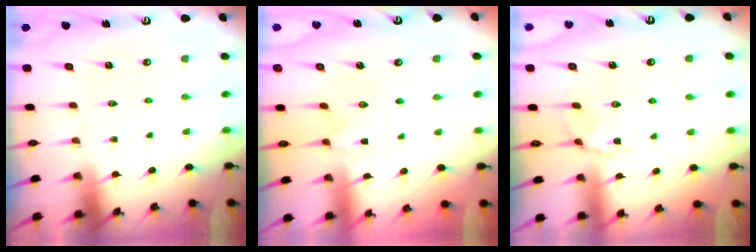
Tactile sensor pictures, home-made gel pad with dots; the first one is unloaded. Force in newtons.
{"total": 0.0}
{"total": 3.7, "press": 3.4, "slide": 1.3}